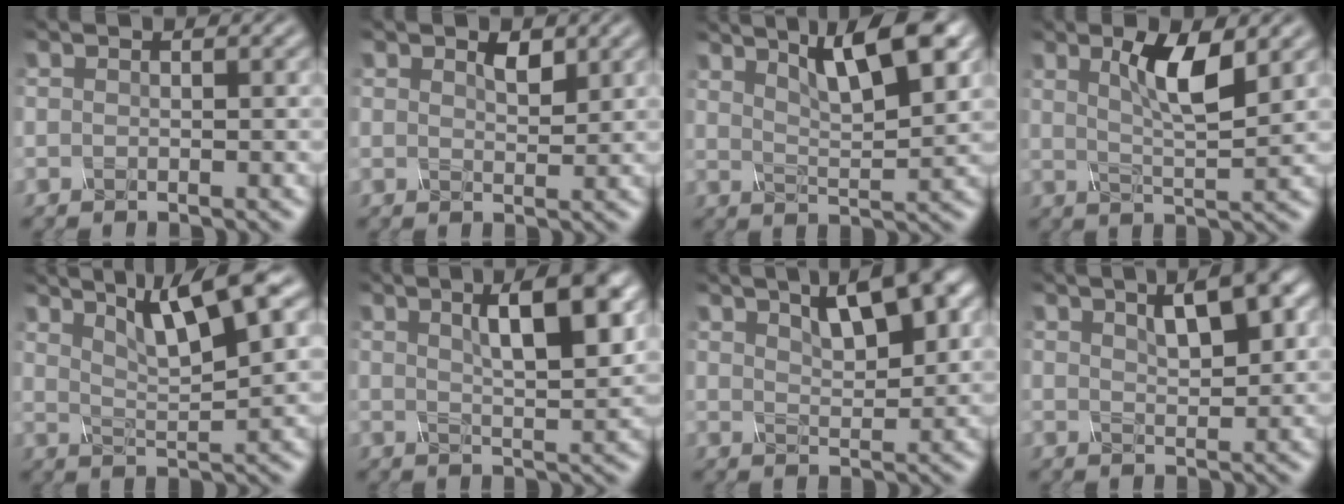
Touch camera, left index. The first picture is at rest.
{"total": 0.9, "force": [0.7, -0.5, -0.2], "torque": [-0.009, 0.002, 0.034]}
{"total": 6.5, "force": [4.1, 1.0, 4.9], "torque": [-0.068, 0.017, 0.080]}
{"total": 3.5, "force": [1.4, 0.1, 3.2], "torque": [-0.075, -0.004, 0.051]}
{"total": 6.7, "force": [4.4, 0.5, 5.1], "torque": [-0.086, 0.018, 0.099]}
{"total": 6.1, "force": [2.4, 1.0, 5.6], "torque": [-0.069, 0.016, 0.052]}
{"total": 5.1, "force": [3.2, 0.9, 3.8], "torque": [-0.057, 0.020, 0.067]}
{"total": 4.0, "force": [2.2, 0.6, 3.3], "torque": [-0.044, 0.018, 0.046]}